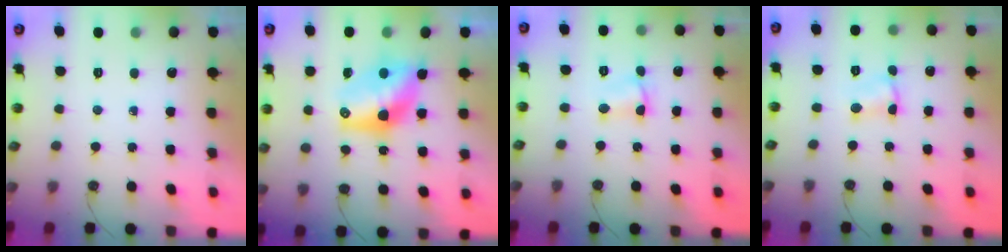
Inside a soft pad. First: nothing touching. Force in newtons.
{"total": 10.5, "press": 10.4, "slide": 0.9}
{"total": 2.1, "press": 2.0, "slide": 0.5}
{"total": 2.6, "press": 2.6, "slide": 0.4}